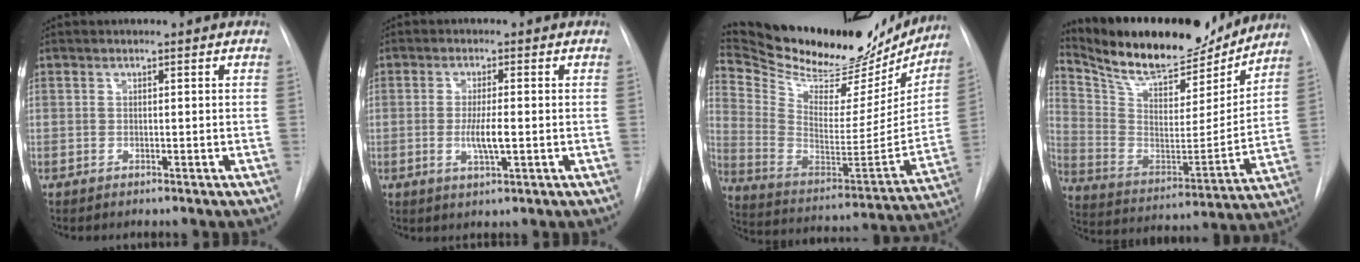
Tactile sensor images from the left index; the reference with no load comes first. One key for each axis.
{"total": 4.1, "fx": -0.6, "fy": 0.5, "fz": 4.0, "tx": -0.079, "ty": -0.007, "tz": -0.010}
{"total": 31.9, "fx": 27.7, "fy": 9.5, "fz": 12.9, "tx": -0.231, "ty": -0.042, "tz": 0.397}
{"total": 22.3, "fx": 19.8, "fy": 6.1, "fz": 8.4, "tx": -0.157, "ty": -0.011, "tz": 0.316}